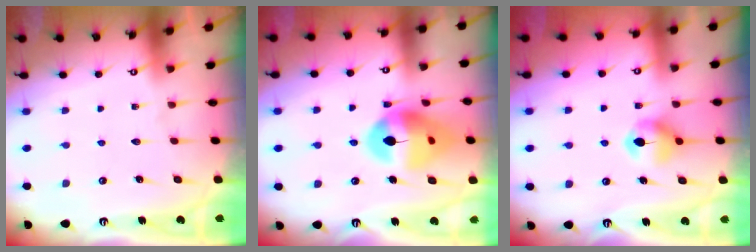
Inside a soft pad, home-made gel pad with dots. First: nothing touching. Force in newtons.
{"total": 16.1, "press": 15.9, "slide": 2.1}
{"total": 6.7, "press": 6.7, "slide": 0.7}